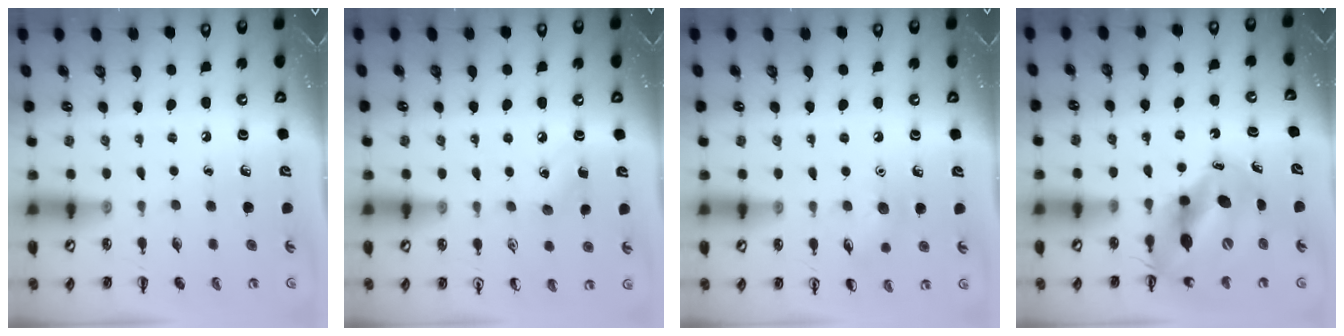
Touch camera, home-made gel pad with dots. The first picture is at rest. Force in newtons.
{"total": 5.2, "press": 5.0, "slide": 1.3}
{"total": 6.1, "press": 5.9, "slide": 1.8}
{"total": 10.4, "press": 10.1, "slide": 2.6}